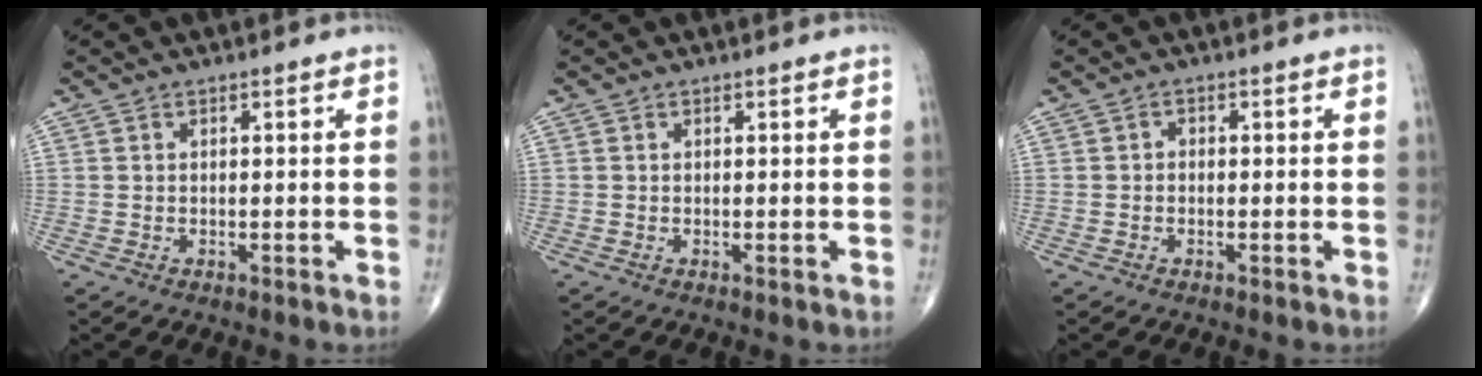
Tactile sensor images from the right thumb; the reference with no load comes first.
{"total": 0.0}
{"total": 0.9, "force": [-0.3, 0.8, 0.5], "torque": [0.002, 0.004, -0.010]}